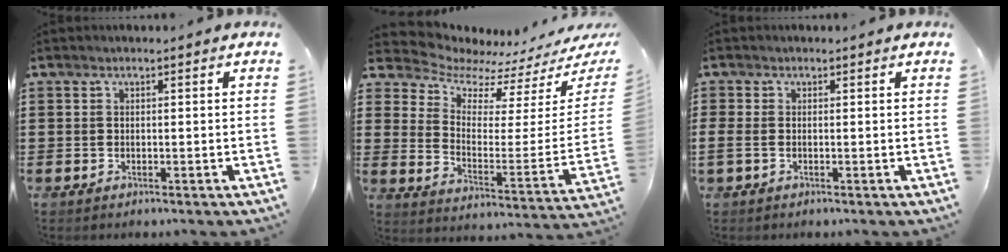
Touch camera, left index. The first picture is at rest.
{"total": 5.8, "force": [5.4, 1.7, 1.0], "torque": [-0.057, -0.056, 0.094]}
{"total": 1.0, "force": [-0.4, 0.3, 0.9], "torque": [-0.025, -0.005, -0.009]}